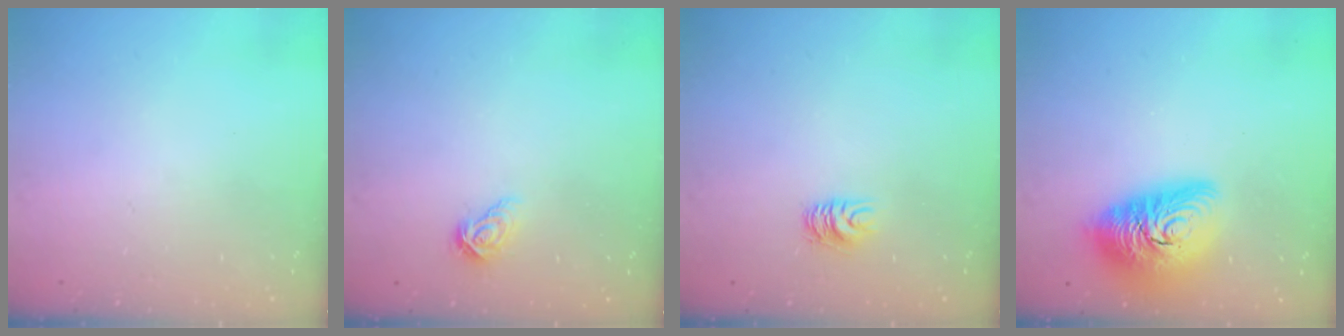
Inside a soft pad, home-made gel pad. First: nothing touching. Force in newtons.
{"total": 6.8, "press": 6.8, "slide": 0.8}
{"total": 5.5, "press": 5.5, "slide": 0.4}
{"total": 16.3, "press": 16.3, "slide": 1.1}